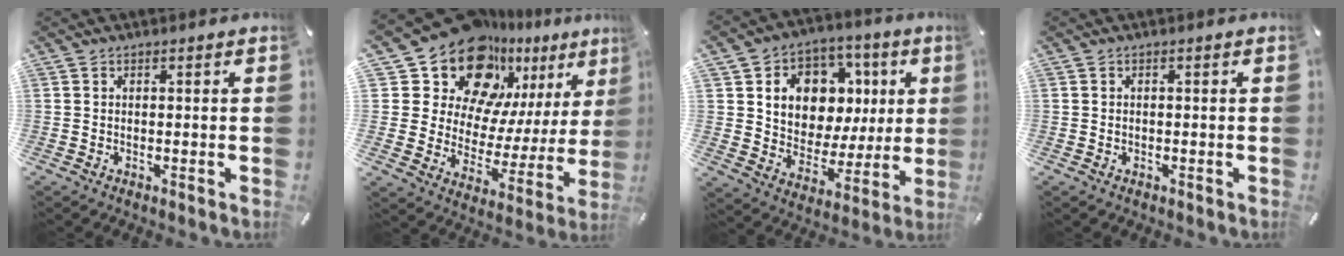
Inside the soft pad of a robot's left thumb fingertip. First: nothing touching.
{"total": 19.4, "force": [14.1, 11.3, 7.1], "torque": [-0.112, -0.123, 0.250]}
{"total": 12.3, "force": [3.1, 10.7, 5.4], "torque": [-0.077, -0.023, 0.065]}
{"total": 0.6, "force": [-0.2, 0.5, 0.3], "torque": [-0.005, 0.003, -0.005]}